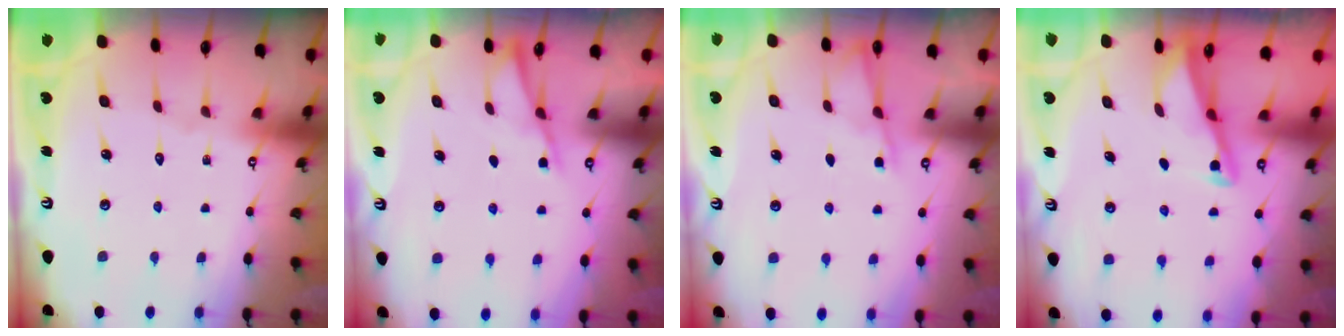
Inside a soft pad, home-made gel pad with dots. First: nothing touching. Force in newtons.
{"total": 2.7, "press": 2.7, "slide": 0.3}
{"total": 3.4, "press": 3.4, "slide": 0.4}
{"total": 2.8, "press": 2.8, "slide": 0.3}